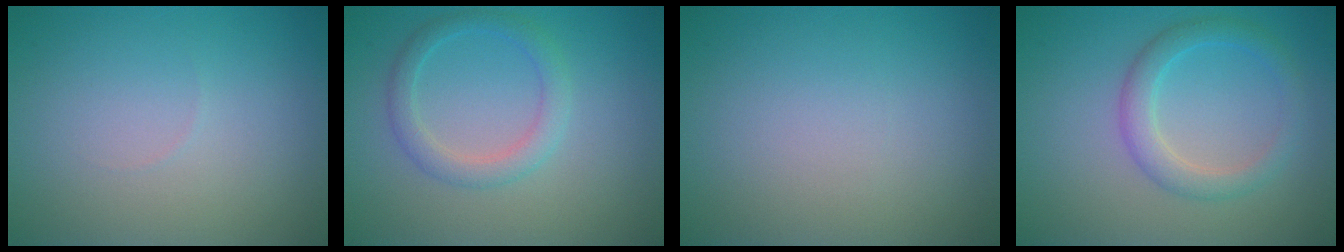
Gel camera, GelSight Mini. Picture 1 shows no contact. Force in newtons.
{"total": 2.5, "press": 2.5, "slide": 0.1}
{"total": 0.0}
{"total": 2.8, "press": 2.8, "slide": 0.2}